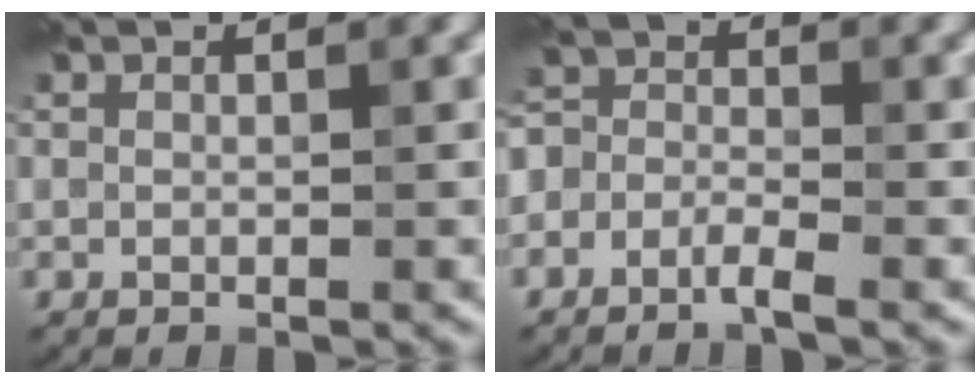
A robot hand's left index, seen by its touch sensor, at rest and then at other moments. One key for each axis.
{"total": 2.3, "fx": -1.5, "fy": 1.2, "fz": 1.4, "tx": -0.025, "ty": 0.003, "tz": -0.040}